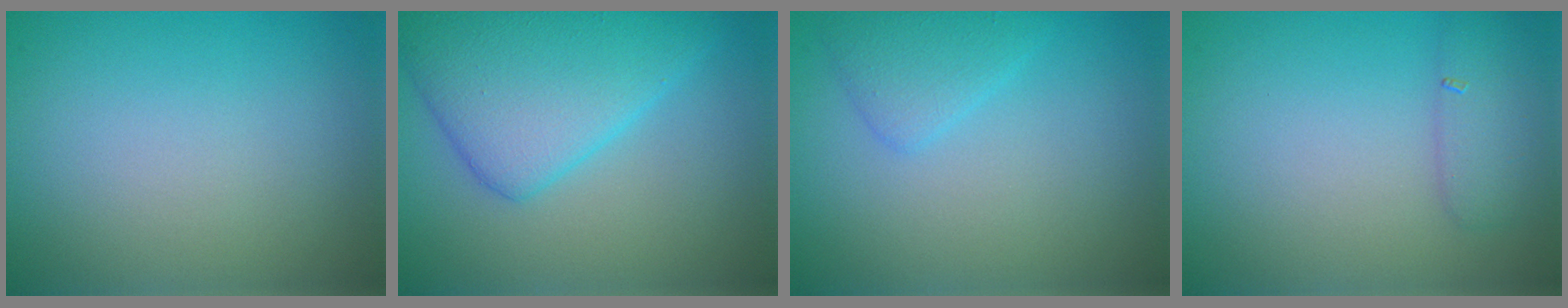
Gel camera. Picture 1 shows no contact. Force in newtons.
{"total": 7.2, "press": 7.2, "slide": 0.3}
{"total": 2.0, "press": 2.0, "slide": 0.1}
{"total": 1.9, "press": 1.9, "slide": 0.1}